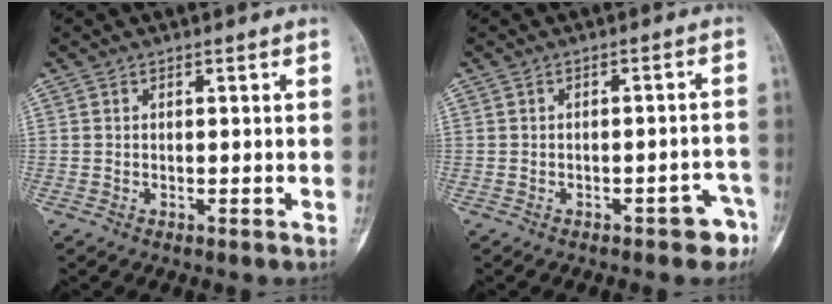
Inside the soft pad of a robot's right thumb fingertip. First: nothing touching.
{"total": 5.3, "force": [-3.2, 2.4, 3.4], "torque": [-0.019, 0.034, -0.034]}